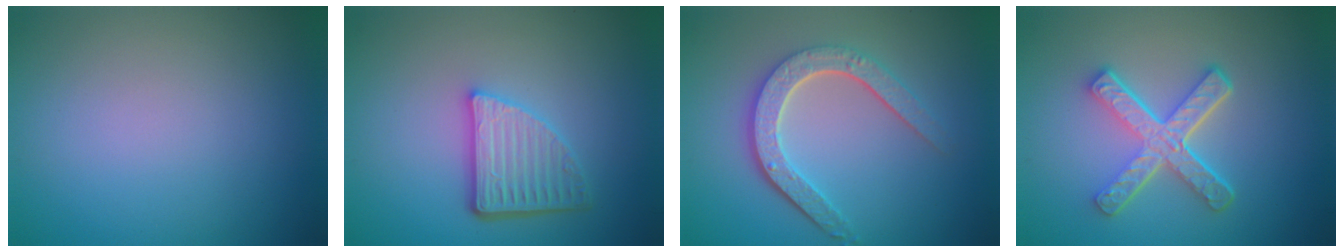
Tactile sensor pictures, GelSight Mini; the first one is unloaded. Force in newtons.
{"total": 4.6, "press": 3.5, "slide": 2.9}
{"total": 4.7, "press": 3.6, "slide": 3.1}
{"total": 5.3, "press": 3.7, "slide": 3.9}